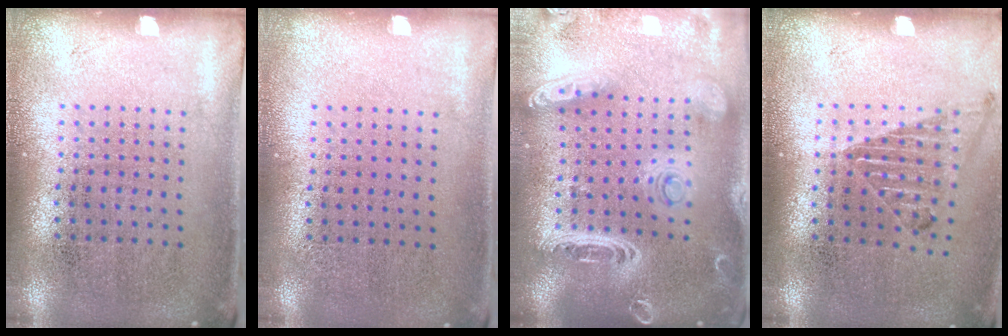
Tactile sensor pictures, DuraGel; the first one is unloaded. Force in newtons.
{"total": 0.0}
{"total": 3.1, "press": 2.6, "slide": 1.7}
{"total": 1.1, "press": 1.1, "slide": 0.2}